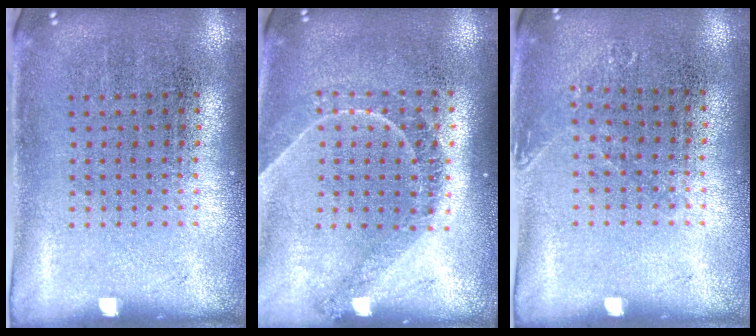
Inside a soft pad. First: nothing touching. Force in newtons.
{"total": 1.2, "press": 1.2, "slide": 0.4}
{"total": 0.8, "press": 0.8, "slide": 0.1}